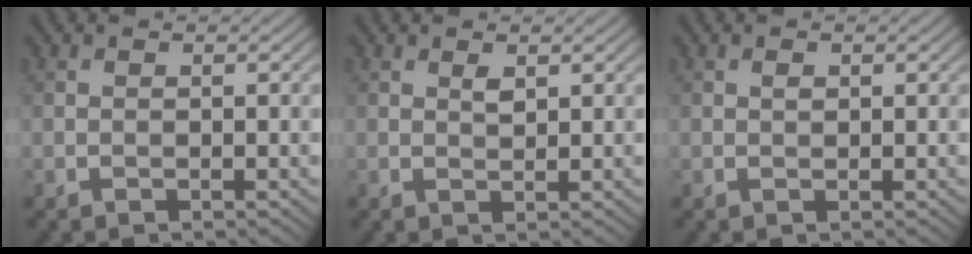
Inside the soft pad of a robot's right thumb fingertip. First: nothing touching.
{"total": 1.2, "force": [0.7, 0.5, 0.9], "torque": [-0.021, -0.004, 0.014]}
{"total": 0.6, "force": [0.2, 0.4, 0.4], "torque": [-0.007, 0.000, 0.004]}